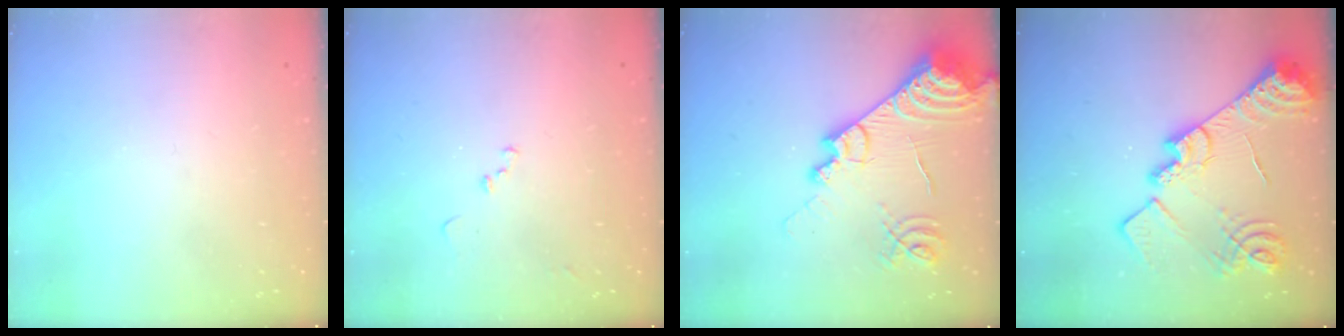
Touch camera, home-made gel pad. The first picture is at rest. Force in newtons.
{"total": 8.6, "press": 8.6, "slide": 0.9}
{"total": 20.0, "press": 19.9, "slide": 2.0}
{"total": 20.8, "press": 20.8, "slide": 1.5}